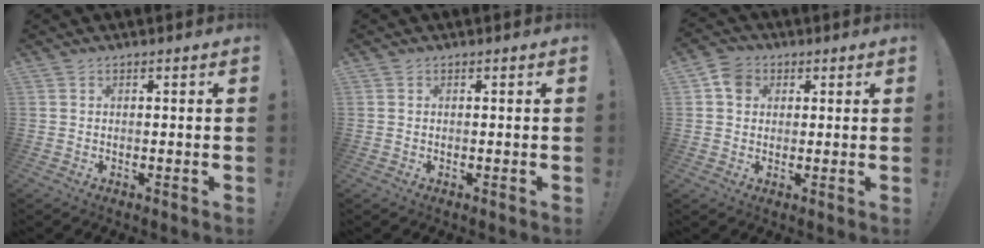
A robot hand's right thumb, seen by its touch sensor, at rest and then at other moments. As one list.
[{"total": 0.0}, {"total": 5.6, "force": [1.7, 4.8, 2.3], "torque": [-0.034, 0.006, 0.034]}]